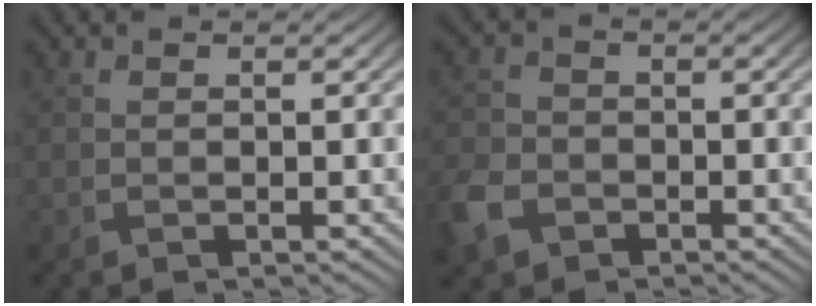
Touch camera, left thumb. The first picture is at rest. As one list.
[{"total": 5.5, "force": [-3.1, 3.9, 2.4], "torque": [-0.071, -0.008, -0.071]}]